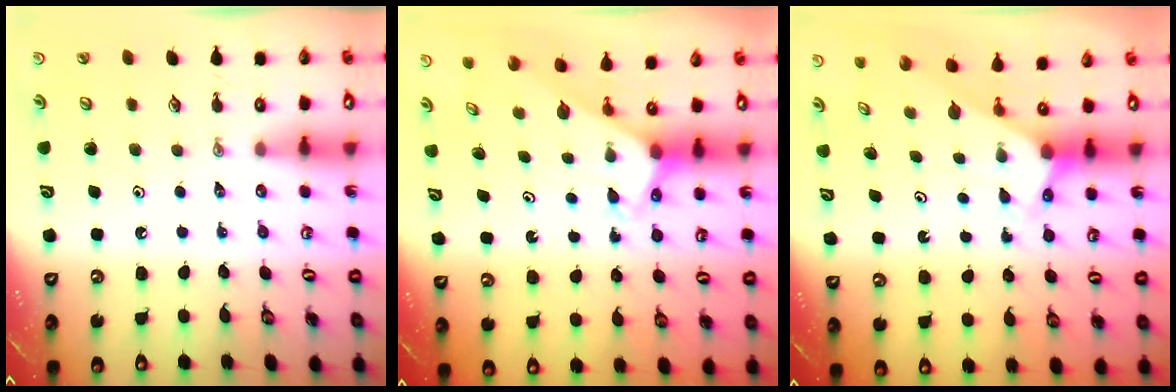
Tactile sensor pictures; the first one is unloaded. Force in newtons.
{"total": 2.7, "press": 2.7, "slide": 0.2}
{"total": 2.7, "press": 2.7, "slide": 0.2}